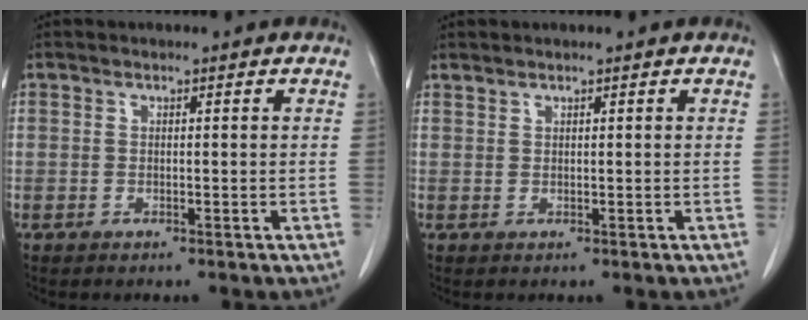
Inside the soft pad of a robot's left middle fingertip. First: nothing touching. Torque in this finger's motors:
{"motor_torque": [-0.08, -0.37, -0.05, 0.00]}